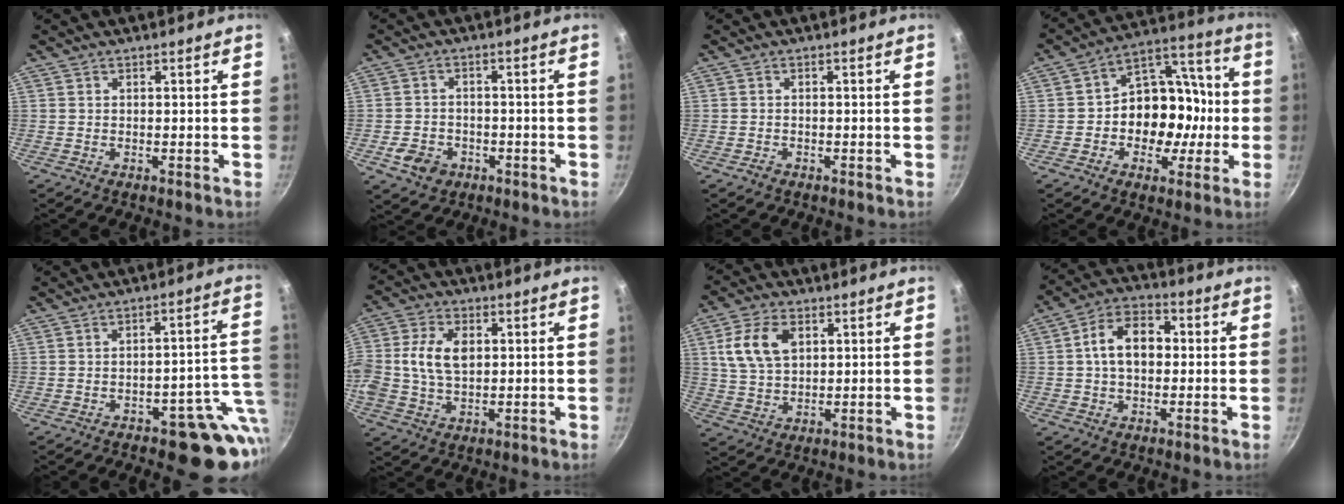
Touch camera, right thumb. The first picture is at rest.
{"total": 6.2, "force": [-2.5, 4.8, 2.9], "torque": [-0.043, 0.023, -0.036]}
{"total": 1.0, "force": [-0.7, 0.6, 0.3], "torque": [-0.010, 0.008, -0.012]}
{"total": 15.6, "force": [-2.3, 12.0, 9.7], "torque": [-0.094, 0.053, -0.041]}
{"total": 12.3, "force": [-3.3, 6.3, 10.0], "torque": [-0.057, 0.033, -0.036]}
{"total": 9.9, "force": [1.2, 6.5, 7.4], "torque": [-0.138, 0.016, 0.016]}
{"total": 9.8, "force": [3.1, 6.3, 6.8], "torque": [-0.118, -0.002, 0.059]}
{"total": 10.3, "force": [0.7, 7.0, 7.6], "torque": [-0.097, 0.028, -0.001]}